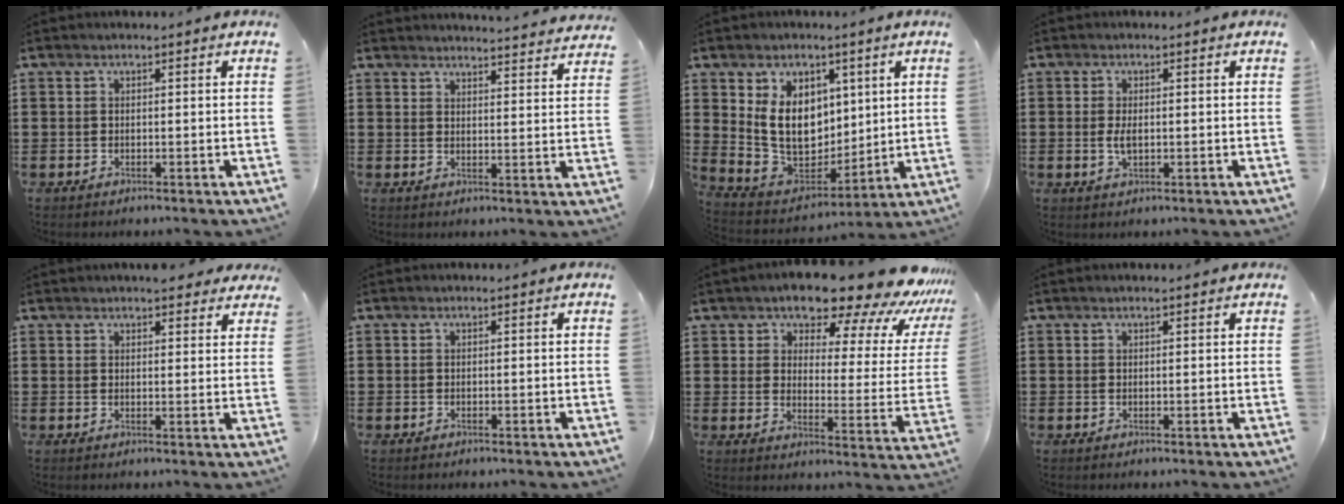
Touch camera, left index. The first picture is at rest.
{"total": 3.5, "force": [3.5, -0.6, 0.1], "torque": [-0.006, -0.025, 0.061]}
{"total": 10.6, "force": [3.4, 8.1, 5.9], "torque": [-0.142, -0.010, 0.067]}
{"total": 2.5, "force": [-0.2, 1.1, 2.2], "torque": [-0.051, -0.001, -0.006]}
{"total": 3.3, "force": [3.0, 0.9, 1.0], "torque": [-0.019, -0.004, 0.055]}
{"total": 0.0}
{"total": 12.1, "force": [10.6, 2.7, 5.1], "torque": [-0.087, -0.083, 0.175]}
{"total": 0.5, "force": [0.4, 0.0, 0.3], "torque": [-0.007, 0.000, 0.008]}